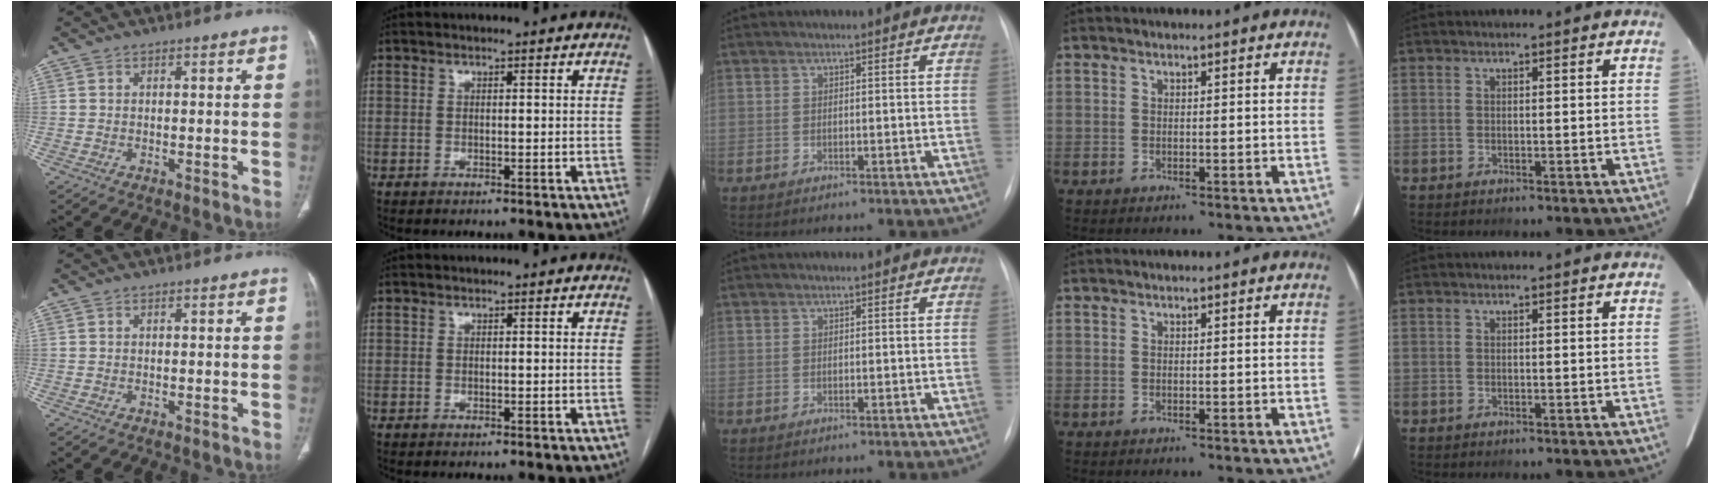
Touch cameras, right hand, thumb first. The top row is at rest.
{}